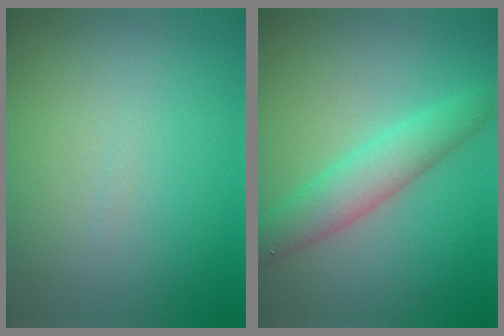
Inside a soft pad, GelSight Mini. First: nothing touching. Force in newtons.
{"total": 4.1, "press": 4.1, "slide": 0.0}